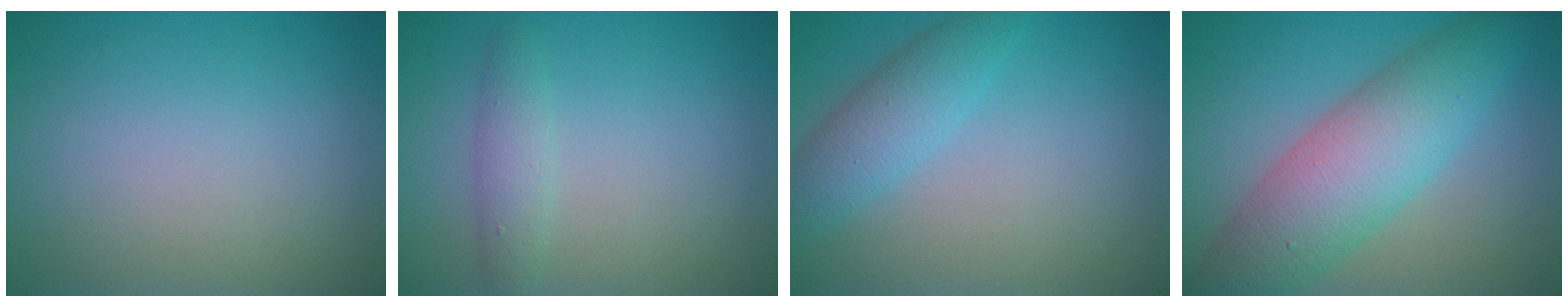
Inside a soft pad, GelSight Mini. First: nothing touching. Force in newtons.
{"total": 1.9, "press": 1.9, "slide": 0.1}
{"total": 3.5, "press": 3.5, "slide": 0.2}
{"total": 8.2, "press": 8.2, "slide": 0.2}